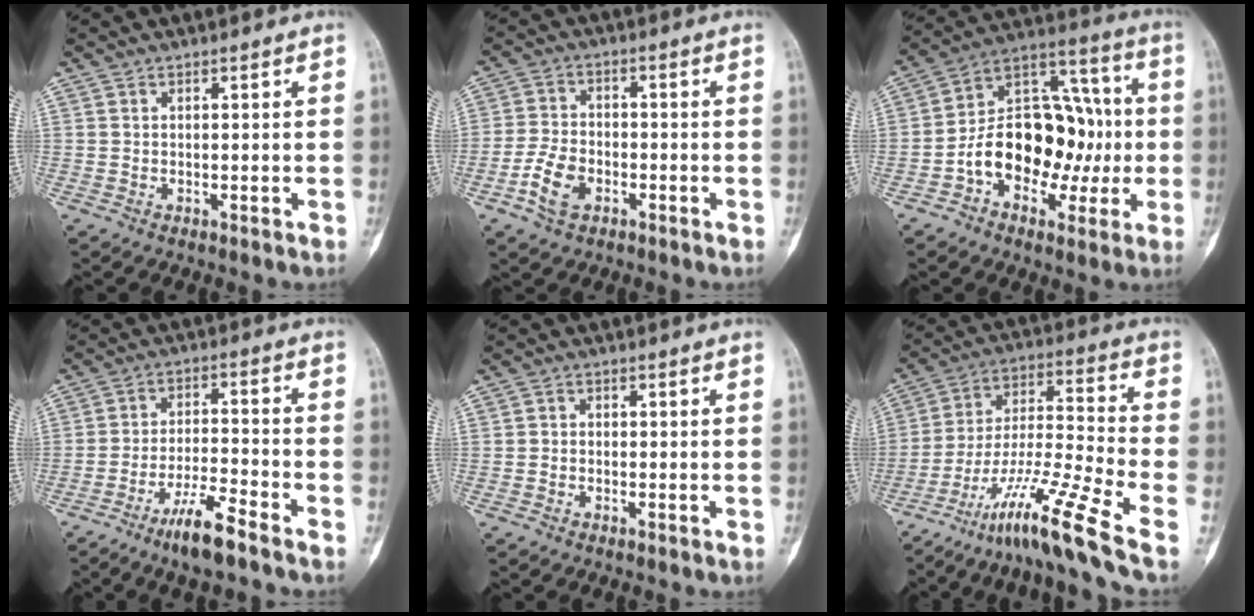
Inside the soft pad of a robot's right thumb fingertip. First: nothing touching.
{"total": 6.9, "force": [-3.1, 4.3, 4.4], "torque": [-0.086, 0.016, -0.063]}
{"total": 19.5, "force": [-3.0, 13.3, 14.0], "torque": [-0.180, 0.055, -0.046]}
{"total": 8.6, "force": [-6.1, 0.9, 6.0], "torque": [-0.118, 0.030, -0.113]}
{"total": 1.0, "force": [-0.3, 0.9, 0.4], "torque": [0.002, 0.004, -0.010]}
{"total": 18.5, "force": [-11.7, 0.3, 14.4], "torque": [-0.299, 0.059, -0.205]}